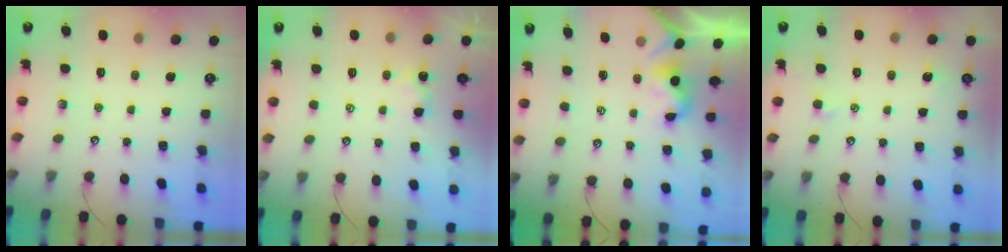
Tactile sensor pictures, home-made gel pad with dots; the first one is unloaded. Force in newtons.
{"total": 2.1, "press": 2.1, "slide": 0.2}
{"total": 2.0, "press": 2.0, "slide": 0.5}
{"total": 0.7, "press": 0.7, "slide": 0.3}